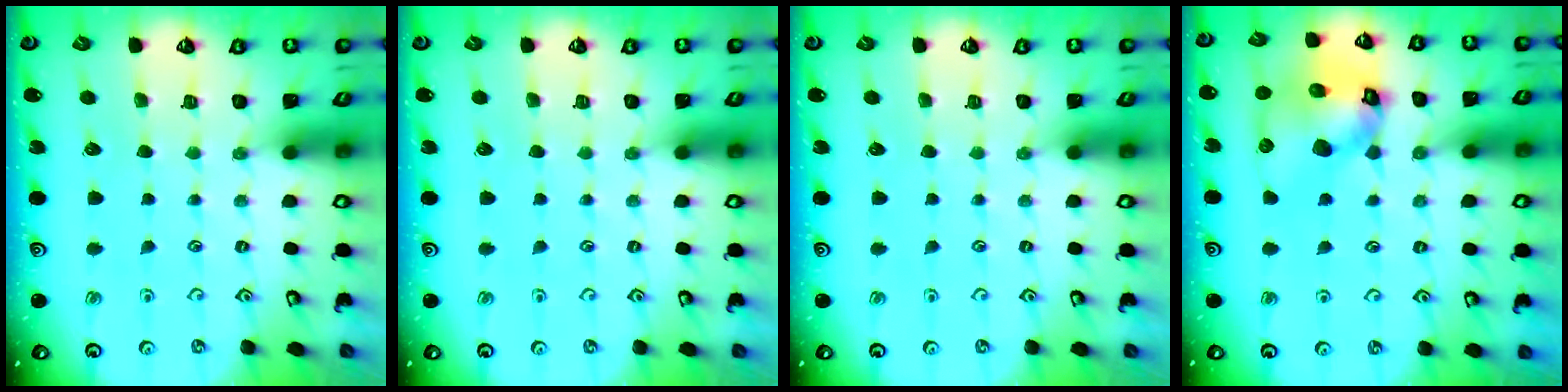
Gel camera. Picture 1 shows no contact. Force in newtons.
{"total": 0.0}
{"total": 0.0}
{"total": 14.8, "press": 14.6, "slide": 2.2}